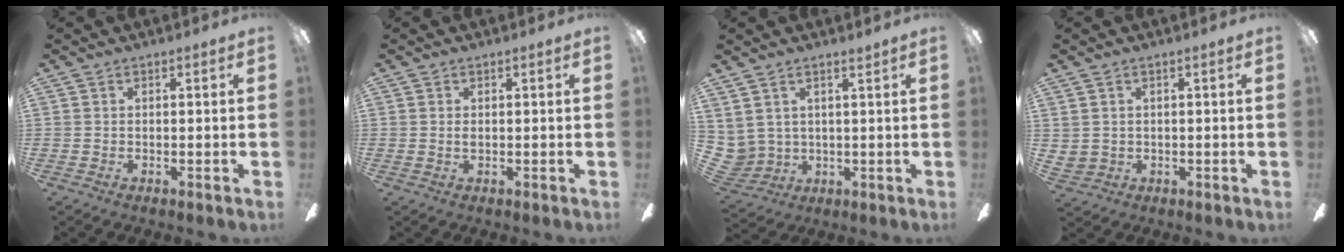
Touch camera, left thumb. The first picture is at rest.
{"total": 0.9, "force": [-0.1, 0.4, 0.8], "torque": [-0.016, 0.002, -0.003]}
{"total": 5.7, "force": [3.7, 4.3, 0.9], "torque": [-0.047, -0.016, 0.077]}
{"total": 1.7, "force": [0.8, 1.5, 0.3], "torque": [-0.008, 0.002, 0.016]}